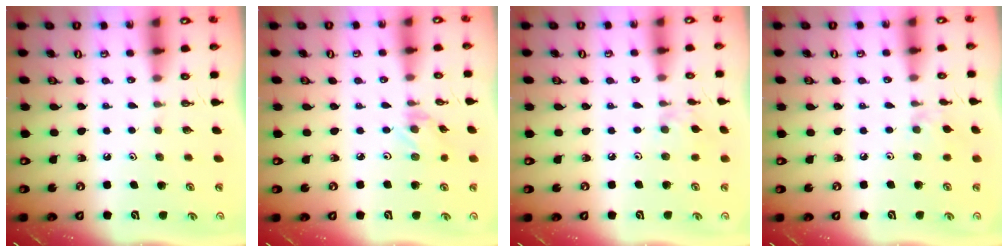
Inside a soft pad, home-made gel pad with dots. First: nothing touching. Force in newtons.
{"total": 0.6, "press": 0.6, "slide": 0.2}
{"total": 1.9, "press": 1.8, "slide": 0.5}
{"total": 2.9, "press": 2.8, "slide": 0.5}